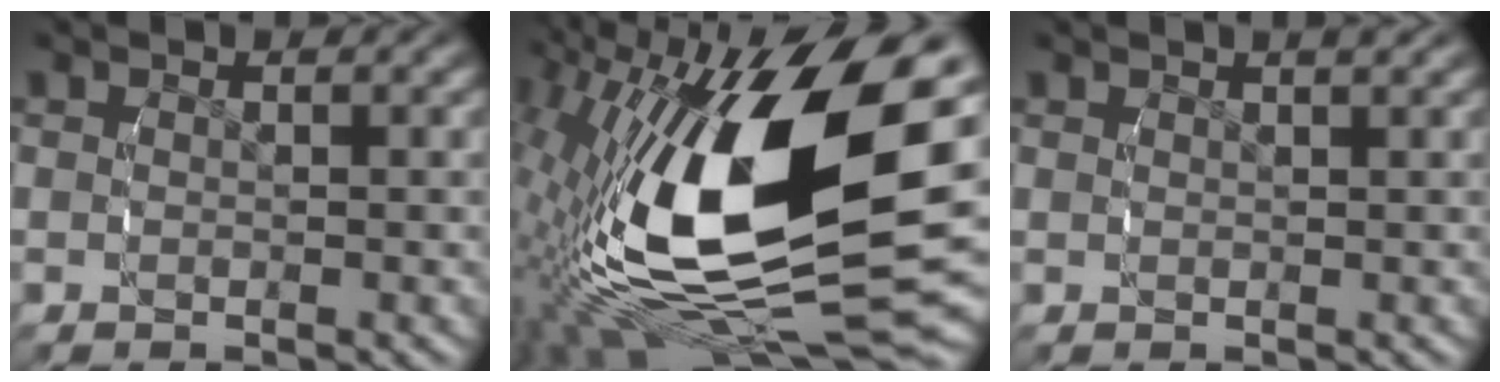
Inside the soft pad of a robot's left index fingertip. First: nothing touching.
{"total": 17.3, "force": [-1.0, 7.6, 15.6], "torque": [-0.285, -0.028, 0.013]}
{"total": 1.0, "force": [0.8, -0.5, 0.2], "torque": [0.011, 0.004, 0.014]}